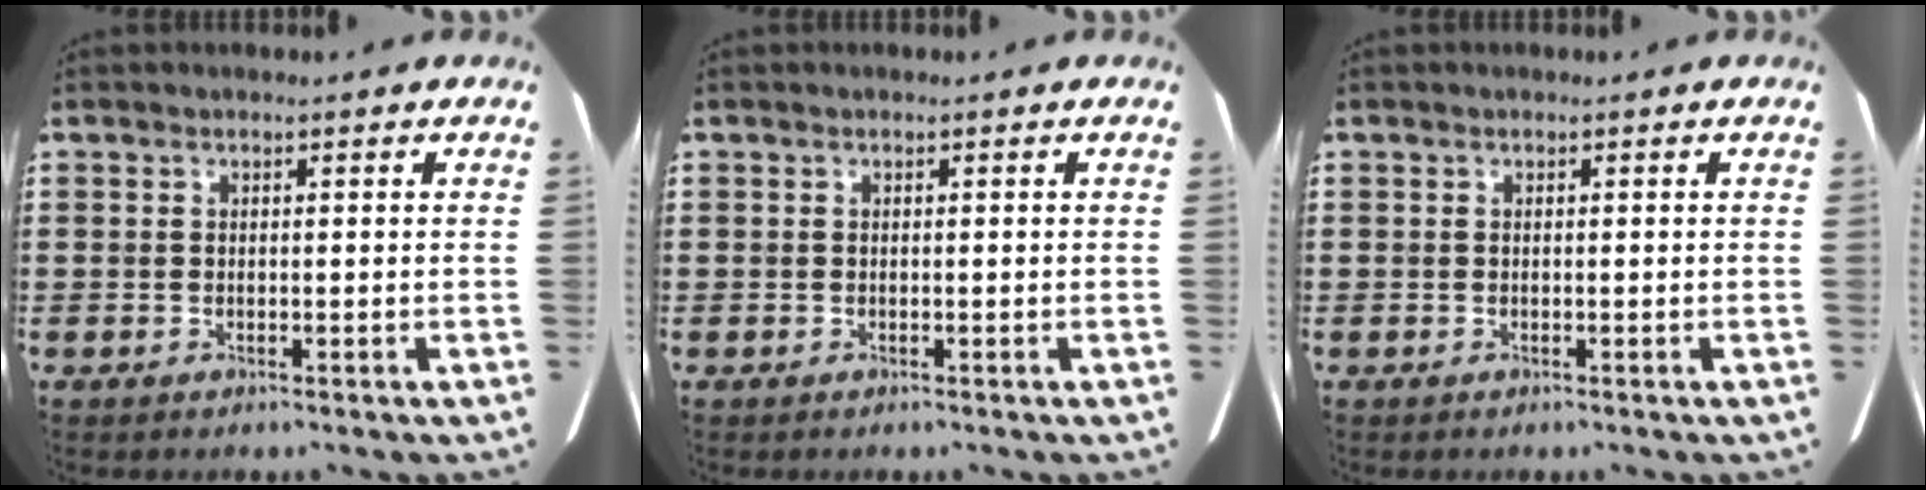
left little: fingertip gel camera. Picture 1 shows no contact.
{"total": 0.0}
{"total": 0.0}